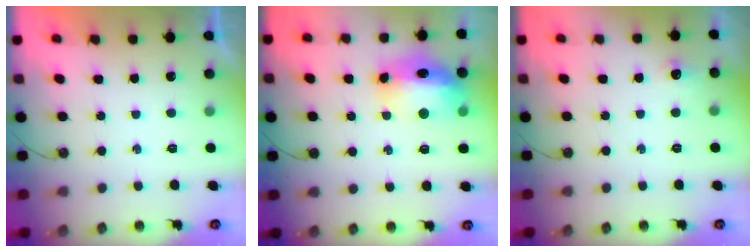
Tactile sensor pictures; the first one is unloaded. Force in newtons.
{"total": 14.4, "press": 14.3, "slide": 1.3}
{"total": 5.7, "press": 5.6, "slide": 1.1}